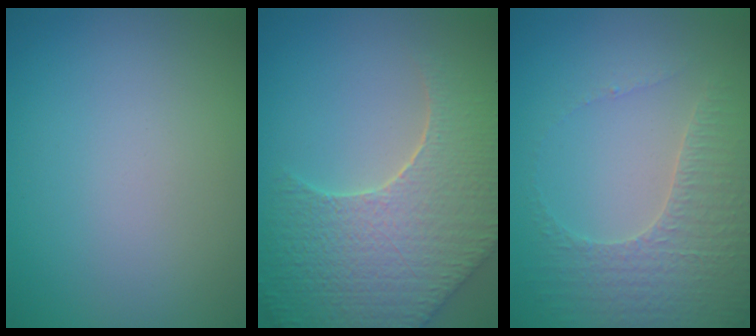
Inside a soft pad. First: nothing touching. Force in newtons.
{"total": 9.1, "press": 6.4, "slide": 6.5}
{"total": 3.3, "press": 3.2, "slide": 0.8}